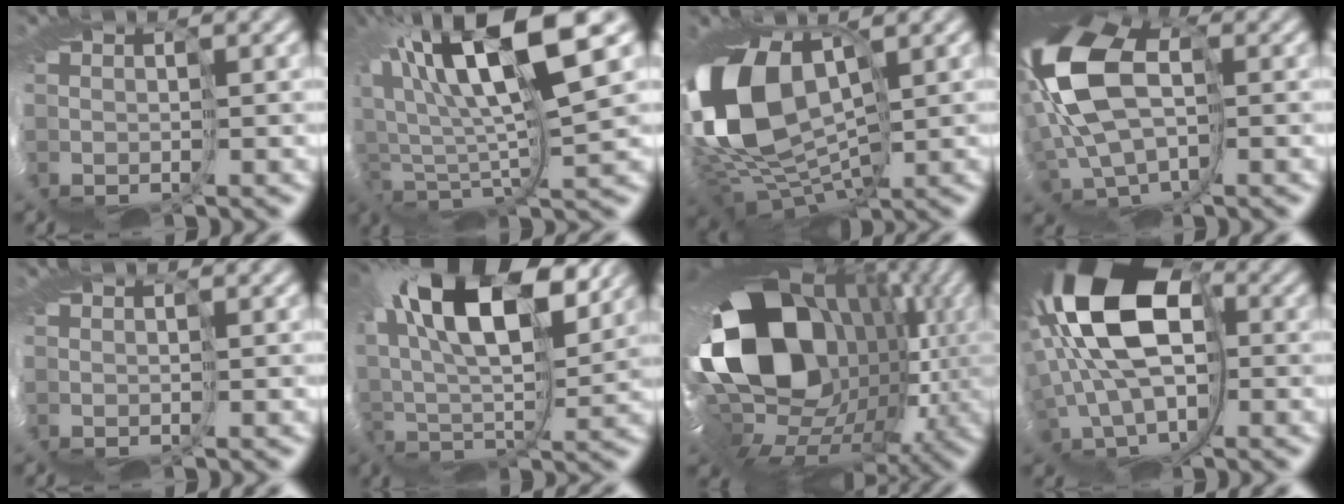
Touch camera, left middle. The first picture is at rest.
{"total": 13.0, "force": [8.5, 1.7, 9.7], "torque": [-0.199, 0.024, 0.149]}
{"total": 11.7, "force": [2.6, 7.3, 8.7], "torque": [-0.207, -0.012, 0.044]}
{"total": 11.2, "force": [3.2, 6.2, 8.8], "torque": [-0.213, 0.001, 0.044]}
{"total": 0.0}
{"total": 14.2, "force": [8.8, 5.0, 10.0], "torque": [-0.181, 0.054, 0.123]}
{"total": 18.4, "force": [3.8, 14.3, 11.0], "torque": [-0.177, -0.018, 0.010]}
{"total": 13.1, "force": [3.7, 7.8, 9.8], "torque": [-0.176, 0.012, 0.046]}